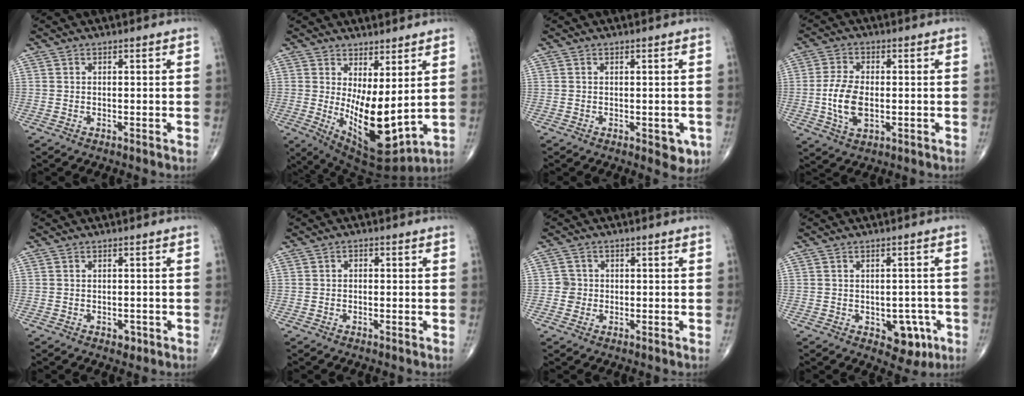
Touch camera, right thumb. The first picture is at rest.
{"total": 12.4, "force": [1.7, 4.9, 11.3], "torque": [-0.180, -0.042, 0.050]}
{"total": 3.6, "force": [-1.1, 1.9, 2.9], "torque": [-0.013, -0.002, -0.008]}
{"total": 8.3, "force": [-0.9, 4.6, 6.8], "torque": [-0.137, -0.002, -0.016]}
{"total": 1.5, "force": [-0.7, 1.0, 0.8], "torque": [-0.007, 0.001, -0.007]}
{"total": 1.0, "force": [0.0, 0.7, 0.7], "torque": [-0.007, 0.003, -0.005]}
{"total": 2.2, "force": [-0.3, 2.2, 0.1], "torque": [0.016, 0.008, -0.010]}
{"total": 6.4, "force": [-2.4, 4.1, 4.3], "torque": [-0.021, 0.008, -0.023]}